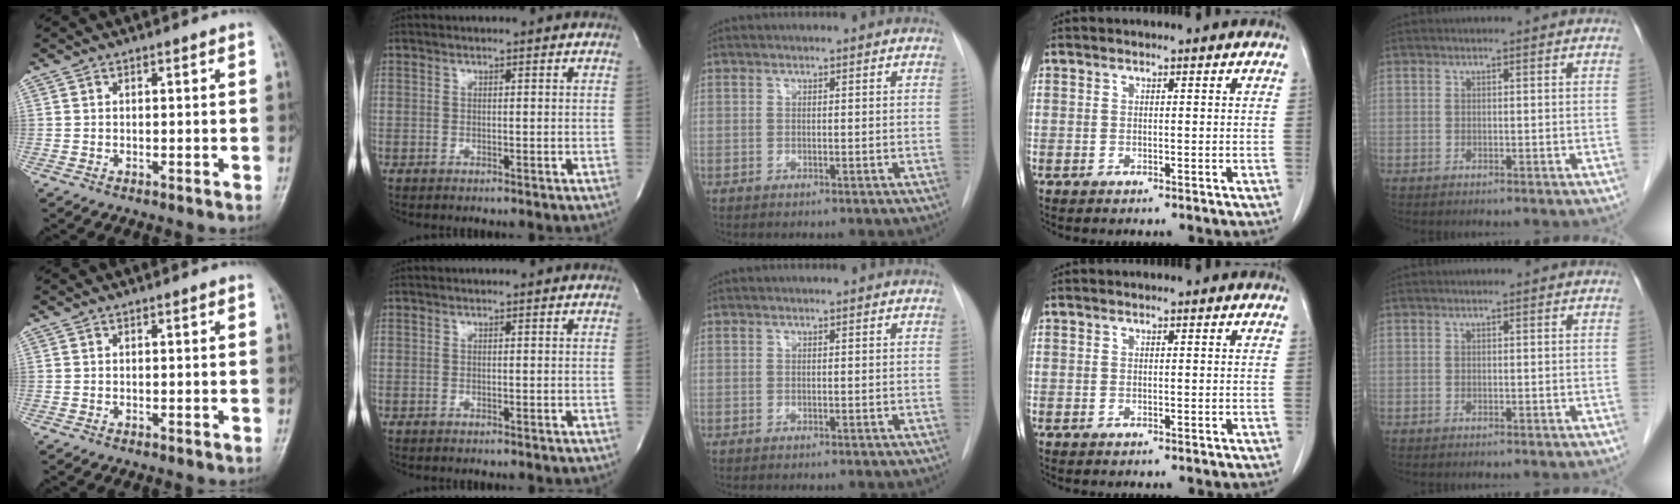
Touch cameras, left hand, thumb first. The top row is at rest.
{}